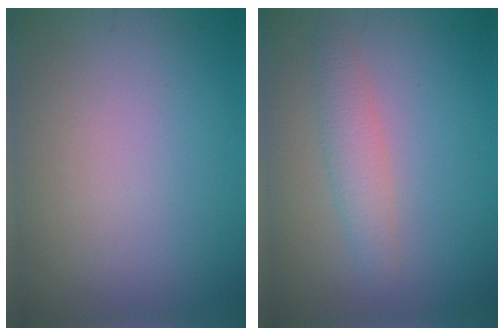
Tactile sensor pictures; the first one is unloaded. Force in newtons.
{"total": 2.5, "press": 2.5, "slide": 0.1}